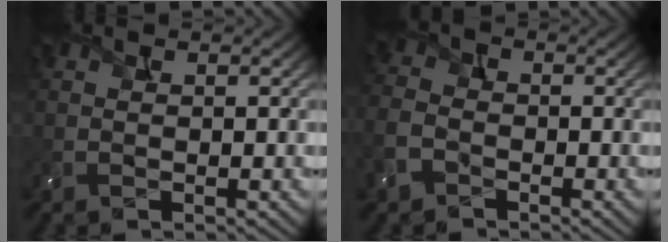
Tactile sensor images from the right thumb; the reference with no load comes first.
{"total": 4.8, "force": [-2.6, 3.4, 2.3], "torque": [-0.074, -0.006, -0.065]}